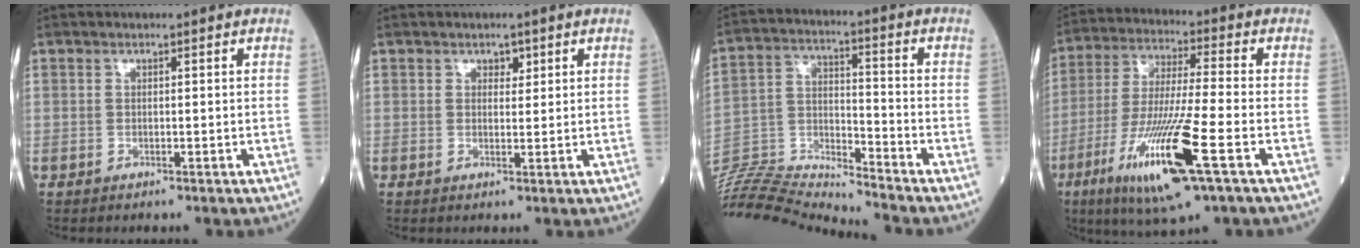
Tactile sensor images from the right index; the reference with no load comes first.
{"total": 1.5, "force": [0.9, 1.0, 0.8], "torque": [-0.005, 0.000, 0.012]}
{"total": 14.8, "force": [-14.5, -1.3, 2.4], "torque": [-0.048, 0.027, -0.266]}
{"total": 18.4, "force": [-8.0, 0.9, 16.5], "torque": [-0.352, -0.036, -0.148]}